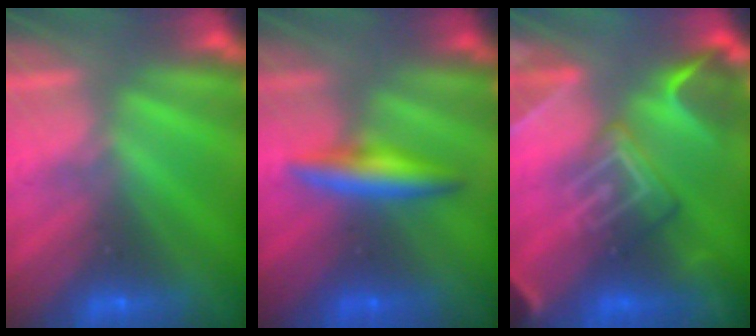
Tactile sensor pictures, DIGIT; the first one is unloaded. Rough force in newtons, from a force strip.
{"total": 2.6}
{"total": 9.1}